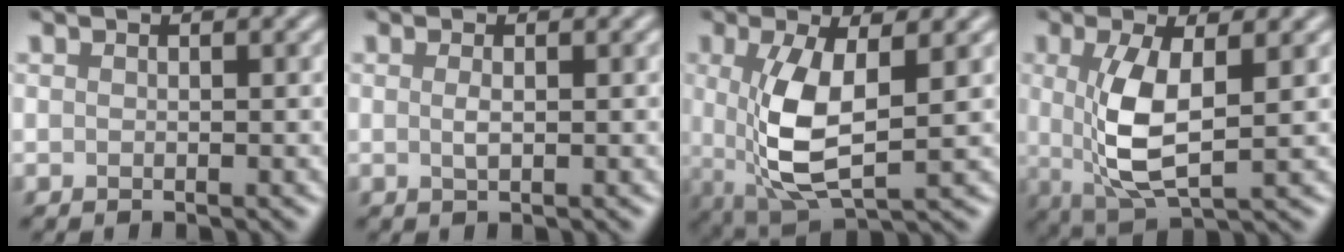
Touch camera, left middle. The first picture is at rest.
{"total": 0.9, "force": [0.1, 0.3, 0.9], "torque": [-0.020, 0.001, 0.002]}
{"total": 7.0, "force": [0.5, 2.6, 6.5], "torque": [-0.144, -0.012, 0.014]}
{"total": 6.1, "force": [0.6, 2.2, 5.7], "torque": [-0.129, -0.009, 0.015]}